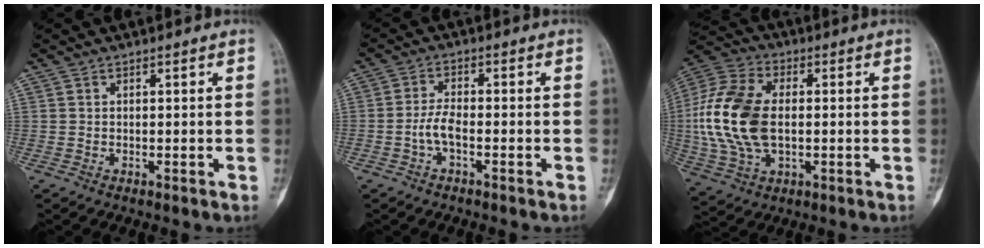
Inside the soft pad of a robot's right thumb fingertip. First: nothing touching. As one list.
[{"total": 3.6, "force": [-1.3, 1.5, 3.0], "torque": [-0.062, 0.016, -0.030]}, {"total": 18.1, "force": [0.0, 11.0, 14.3], "torque": [-0.305, 0.011, 0.001]}]